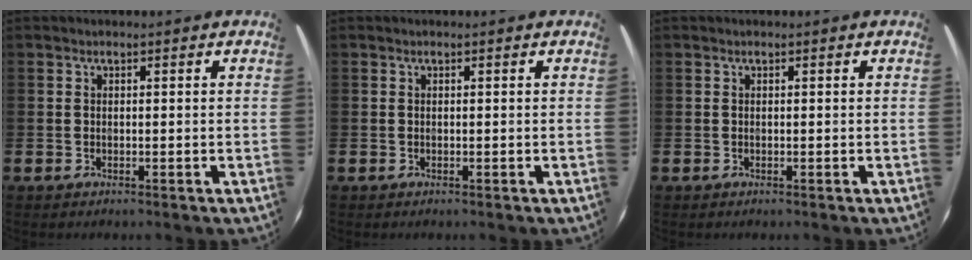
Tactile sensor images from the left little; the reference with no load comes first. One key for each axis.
{"total": 0.0}
{"total": 0.0}